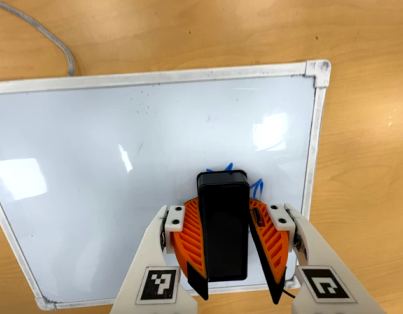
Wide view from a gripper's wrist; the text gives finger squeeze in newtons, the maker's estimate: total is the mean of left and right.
{"total": 12.8, "left": 14.7, "right": 10.9}